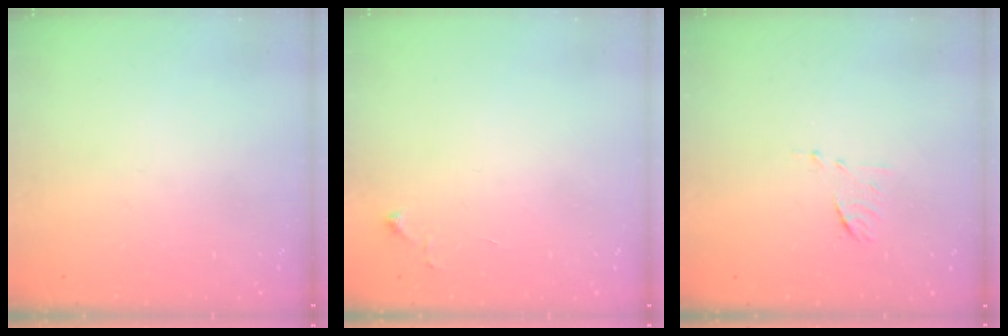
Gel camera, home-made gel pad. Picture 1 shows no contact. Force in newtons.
{"total": 3.2, "press": 3.2, "slide": 0.6}
{"total": 5.9, "press": 5.9, "slide": 0.5}